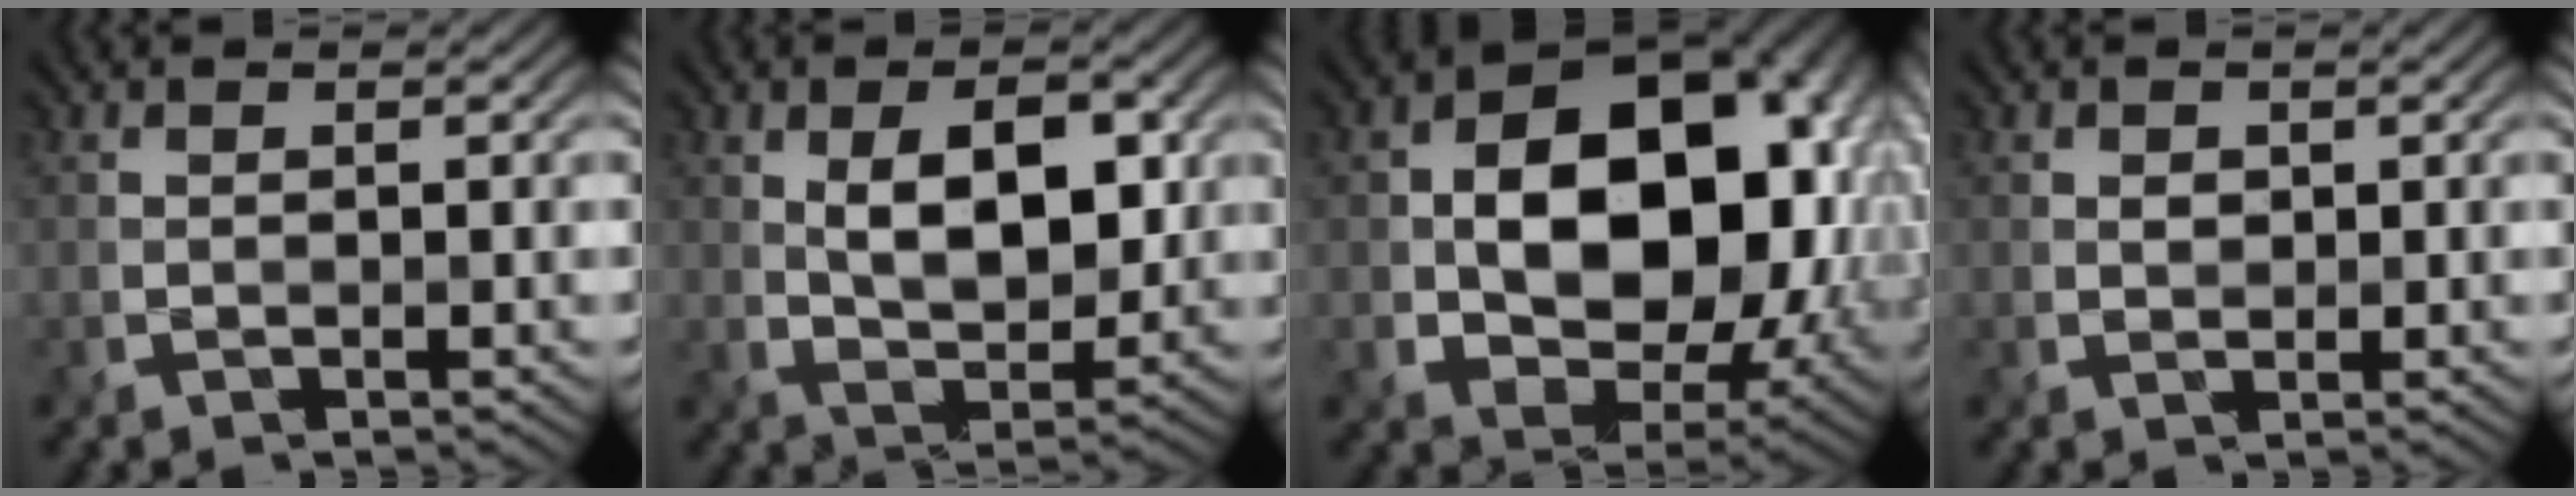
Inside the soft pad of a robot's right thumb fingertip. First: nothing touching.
{"total": 7.8, "force": [1.7, 4.3, 6.2], "torque": [-0.106, -0.004, 0.034]}
{"total": 16.4, "force": [0.7, 11.8, 11.4], "torque": [-0.161, -0.016, 0.031]}
{"total": 0.8, "force": [0.4, 0.7, 0.0], "torque": [-0.005, -0.006, 0.014]}